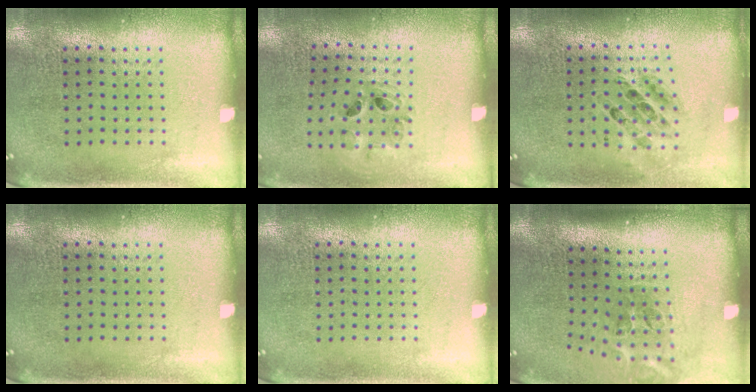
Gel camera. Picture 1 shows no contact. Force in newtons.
{"total": 0.9, "press": 0.8, "slide": 0.3}
{"total": 0.7, "press": 0.7, "slide": 0.1}
{"total": 0.0}
{"total": 0.0}
{"total": 2.2, "press": 1.3, "slide": 1.7}